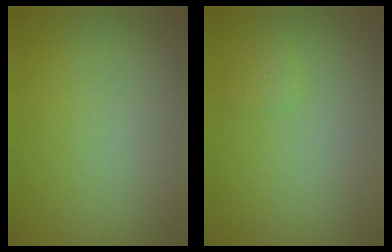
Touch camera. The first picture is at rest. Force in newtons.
{"total": 0.9, "press": 0.8, "slide": 0.1}